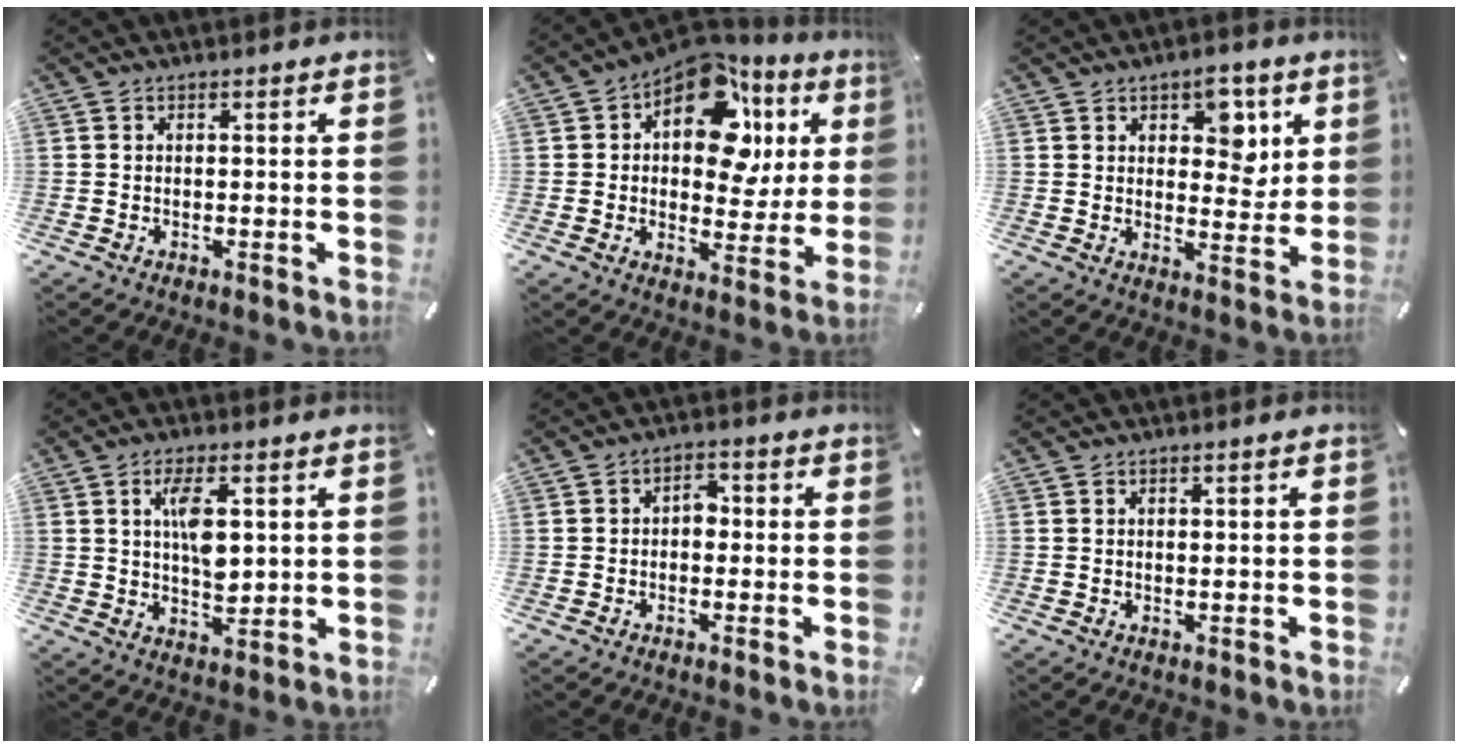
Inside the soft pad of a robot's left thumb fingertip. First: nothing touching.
{"total": 16.9, "force": [7.6, 10.5, 10.8], "torque": [-0.154, -0.049, 0.136]}
{"total": 7.9, "force": [3.9, 5.1, 4.6], "torque": [-0.041, -0.018, 0.060]}
{"total": 8.0, "force": [2.1, 3.5, 6.9], "torque": [-0.130, -0.009, 0.027]}
{"total": 3.5, "force": [-0.5, 2.5, 2.4], "torque": [-0.030, 0.007, -0.015]}
{"total": 1.1, "force": [0.2, 0.1, 1.0], "torque": [-0.019, -0.002, 0.004]}